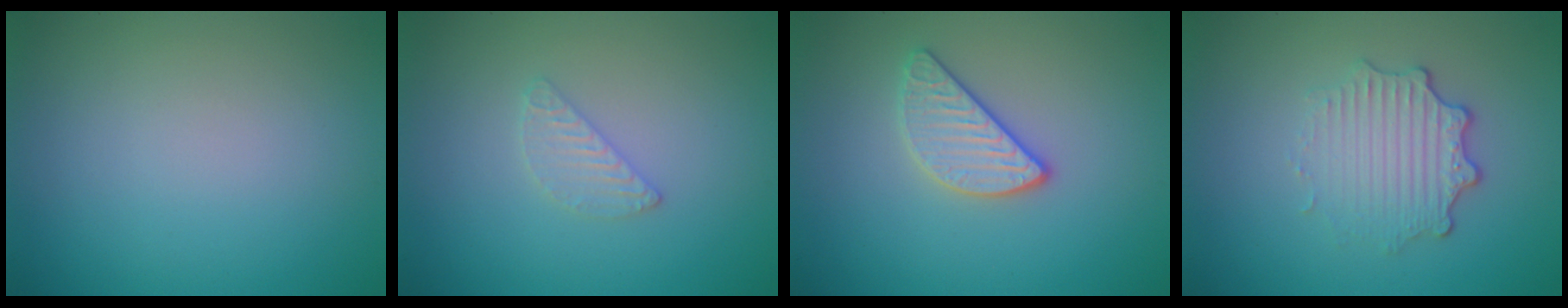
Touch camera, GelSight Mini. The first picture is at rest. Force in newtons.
{"total": 1.5, "press": 1.5, "slide": 0.2}
{"total": 2.6, "press": 2.5, "slide": 0.8}
{"total": 3.4, "press": 2.7, "slide": 2.0}